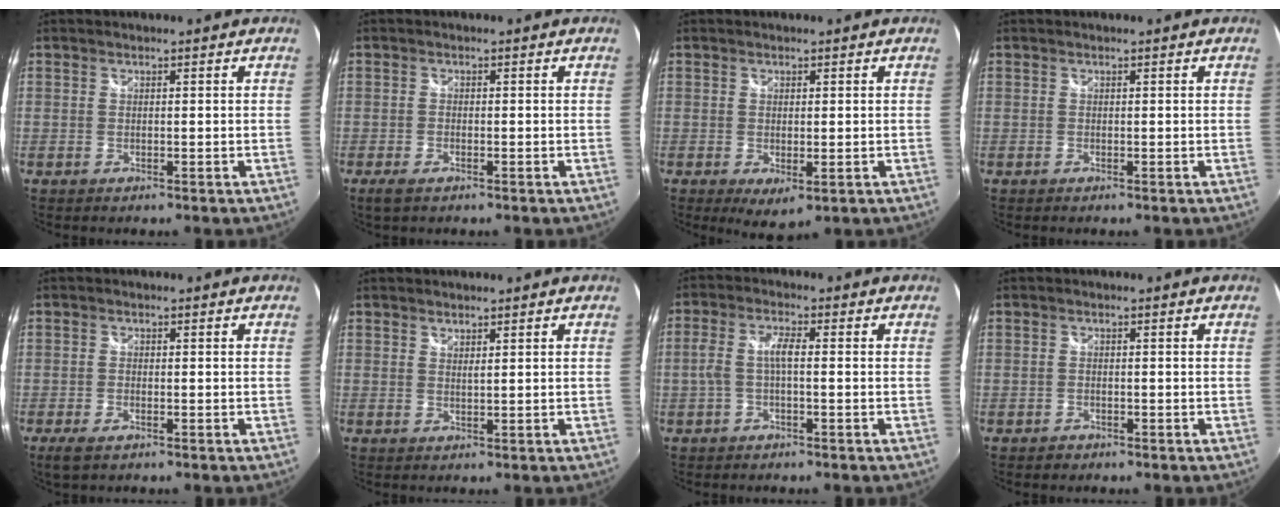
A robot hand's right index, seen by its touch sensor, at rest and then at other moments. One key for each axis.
{"total": 2.7, "fx": -1.7, "fy": 1.1, "fz": 1.7, "tx": -0.041, "ty": -0.007, "tz": -0.034}
{"total": 3.9, "fx": -0.9, "fy": 1.9, "fz": 3.3, "tx": -0.058, "ty": -0.017, "tz": -0.008}
{"total": 0.0}
{"total": 3.3, "fx": -2.0, "fy": 1.4, "fz": 2.2, "tx": -0.052, "ty": -0.009, "tz": -0.038}
{"total": 1.2, "fx": 1.1, "fy": 0.2, "fz": 0.4, "tx": -0.005, "ty": 0.000, "tz": 0.018}
{"total": 4.2, "fx": -0.8, "fy": 0.9, "fz": 4.1, "tx": -0.087, "ty": 0.007, "tz": -0.012}
{"total": 1.4, "fx": -1.0, "fy": 1.0, "fz": 0.3, "tx": -0.008, "ty": -0.001, "tz": -0.015}